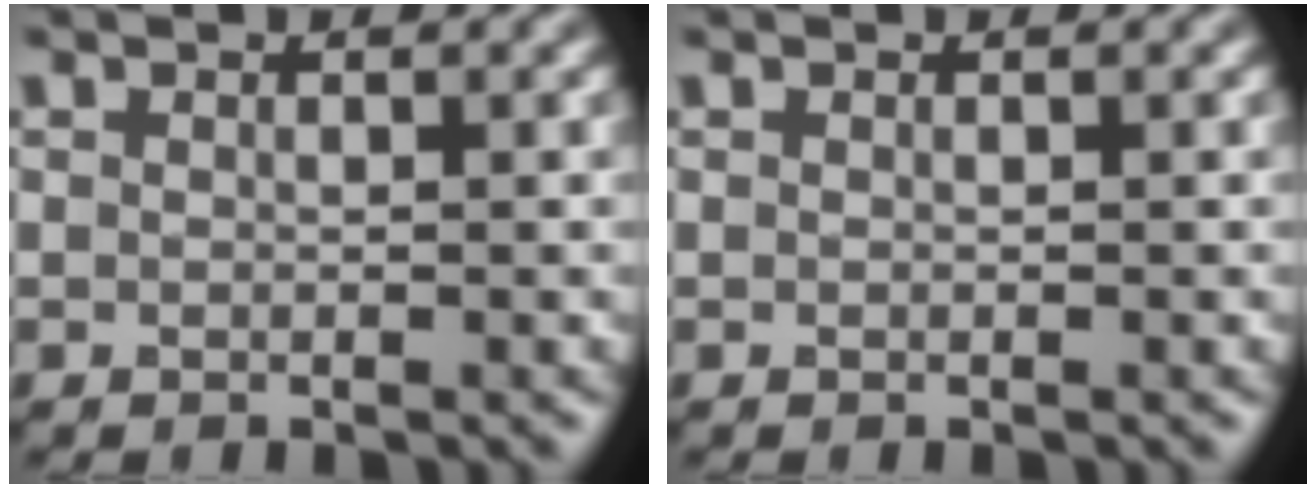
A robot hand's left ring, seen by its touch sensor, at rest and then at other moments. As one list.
[{"total": 0.0}]